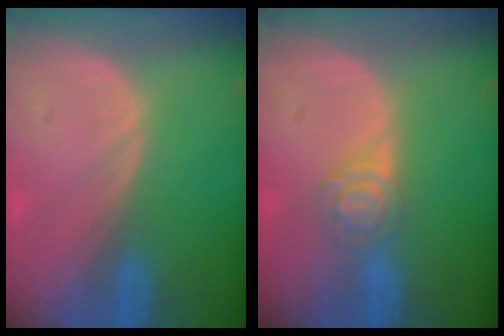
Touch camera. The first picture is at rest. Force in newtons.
{"total": 4.4, "press": 3.9, "slide": 1.9}